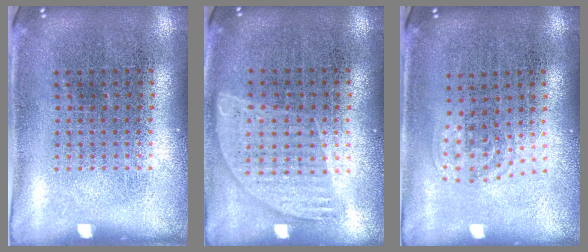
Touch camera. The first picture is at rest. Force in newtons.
{"total": 0.9, "press": 0.8, "slide": 0.3}
{"total": 1.1, "press": 0.7, "slide": 0.8}